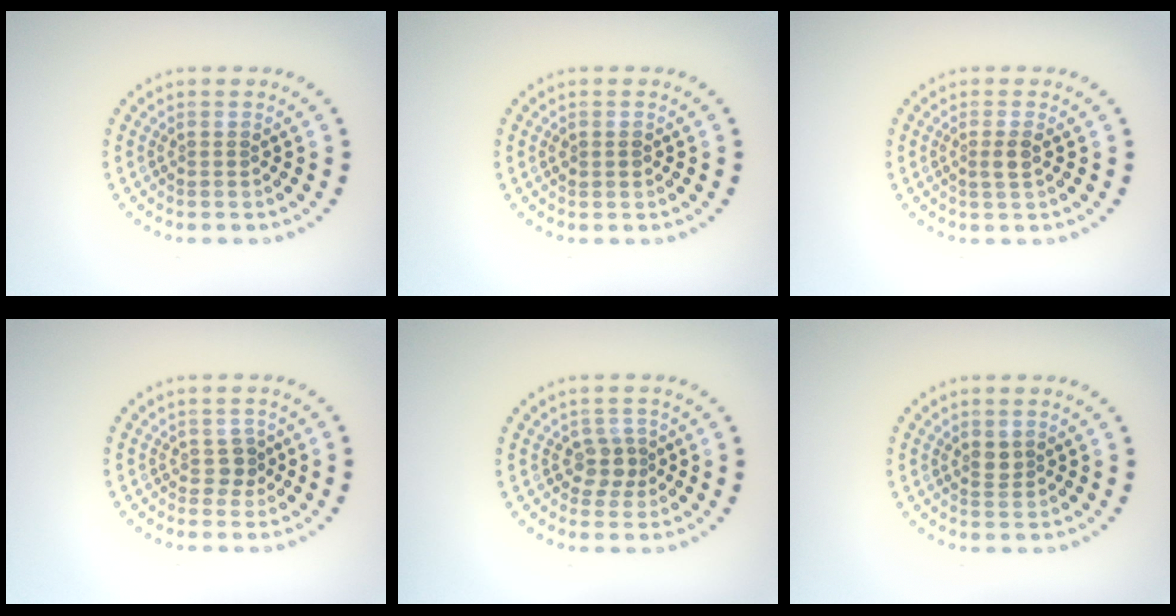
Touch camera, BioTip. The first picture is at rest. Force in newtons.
{"total": 0.8, "press": 0.8, "slide": 0.1}
{"total": 1.3, "press": 1.2, "slide": 0.7}
{"total": 1.3, "press": 1.0, "slide": 0.8}
{"total": 2.1, "press": 1.7, "slide": 1.1}
{"total": 1.3, "press": 1.1, "slide": 0.7}